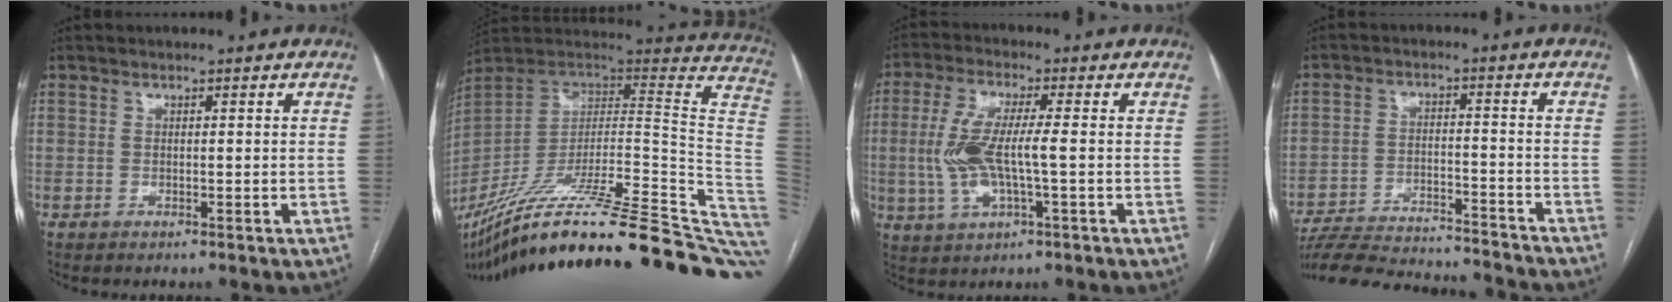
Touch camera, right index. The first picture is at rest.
{"total": 42.4, "force": [-31.5, 2.4, 28.3], "torque": [-0.307, -0.048, -0.448]}
{"total": 9.4, "force": [-0.8, 2.0, 9.1], "torque": [-0.204, 0.006, -0.012]}
{"total": 21.1, "force": [-19.8, 2.7, 6.6], "torque": [-0.127, -0.018, -0.283]}